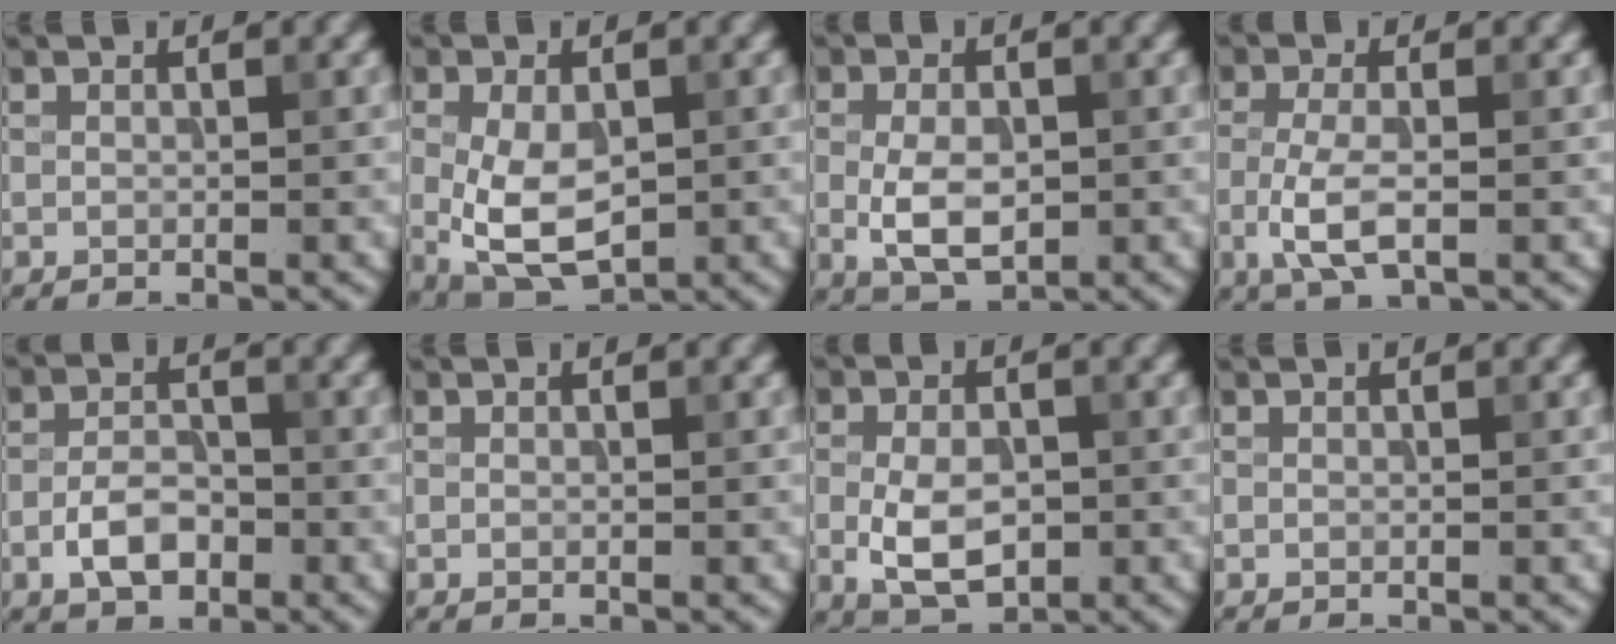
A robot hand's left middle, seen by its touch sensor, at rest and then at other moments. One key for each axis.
{"total": 6.6, "fx": -0.7, "fy": 3.9, "fz": 5.3, "tx": -0.111, "ty": -0.012, "tz": -0.004}
{"total": 4.8, "fx": -0.5, "fy": 2.8, "fz": 3.8, "tx": -0.075, "ty": -0.007, "tz": -0.007}
{"total": 4.0, "fx": -1.2, "fy": 1.4, "fz": 3.5, "tx": -0.083, "ty": -0.003, "tz": -0.029}
{"total": 3.7, "fx": -1.7, "fy": 2.0, "fz": 2.7, "tx": -0.046, "ty": 0.005, "tz": -0.035}
{"total": 0.0}
{"total": 5.3, "fx": -0.9, "fy": 3.1, "fz": 4.2, "tx": -0.083, "ty": -0.008, "tz": -0.014}
{"total": 0.0}